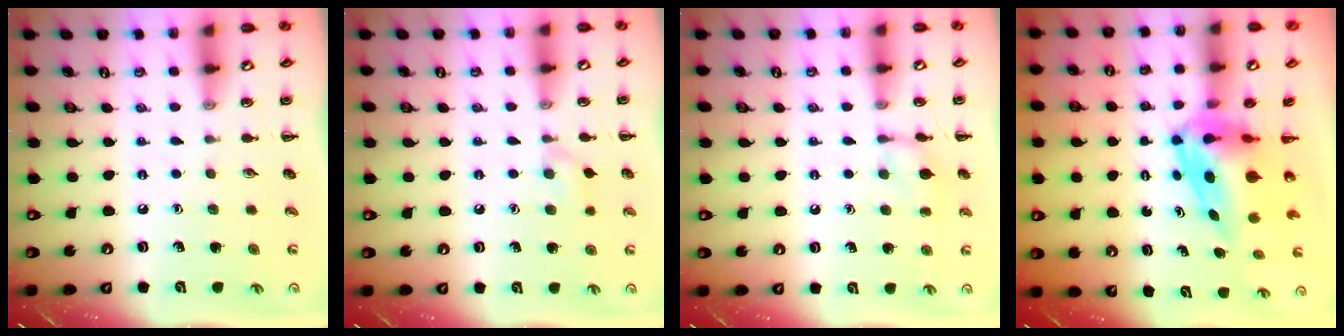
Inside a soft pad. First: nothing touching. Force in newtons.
{"total": 6.0, "press": 5.6, "slide": 2.2}
{"total": 8.3, "press": 8.2, "slide": 1.4}
{"total": 8.4, "press": 8.0, "slide": 2.5}